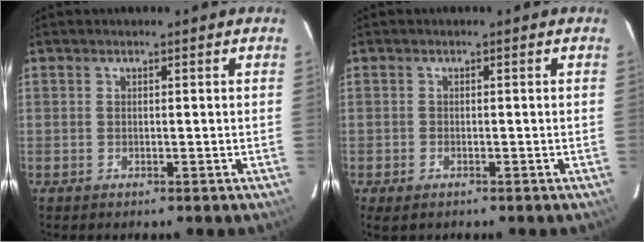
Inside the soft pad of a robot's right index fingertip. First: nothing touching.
{"total": 2.1, "force": [-1.3, 1.3, 1.0], "torque": [-0.021, -0.008, -0.024]}